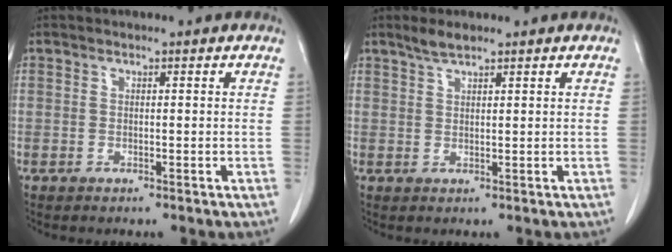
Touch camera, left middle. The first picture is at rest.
{"total": 2.3, "force": [1.9, 0.3, 1.2], "torque": [-0.031, 0.004, 0.038]}